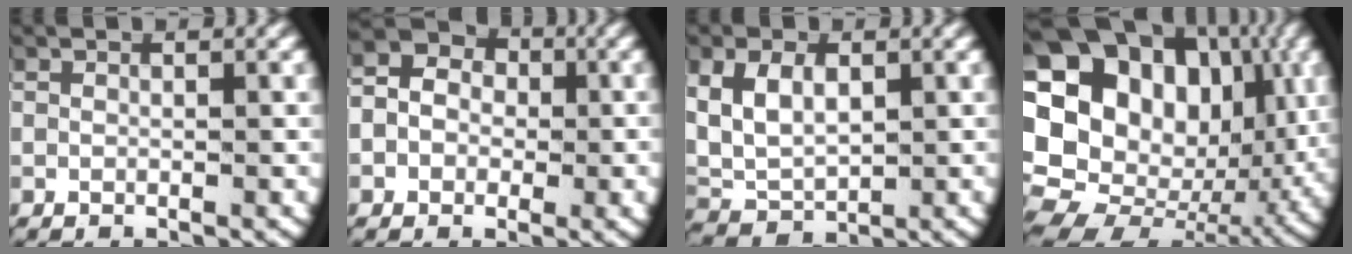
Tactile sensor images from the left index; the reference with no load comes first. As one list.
[{"total": 9.5, "force": [1.9, 7.8, 5.1], "torque": [-0.077, 0.020, 0.000]}, {"total": 8.0, "force": [0.1, 6.7, 4.4], "torque": [-0.120, -0.019, 0.009]}, {"total": 23.7, "force": [1.6, 19.4, 13.5], "torque": [-0.310, -0.049, 0.026]}]